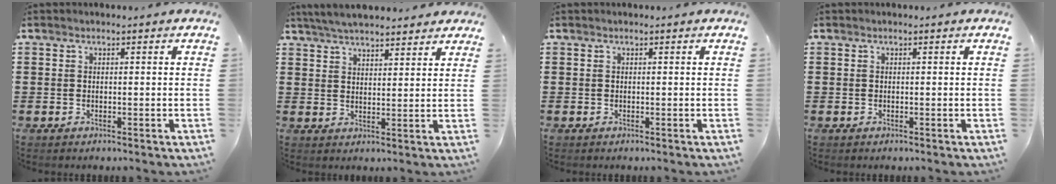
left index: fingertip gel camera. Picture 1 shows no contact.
{"total": 4.8, "force": [4.6, 0.4, 1.3], "torque": [-0.040, -0.010, 0.085]}
{"total": 0.0}
{"total": 0.0}